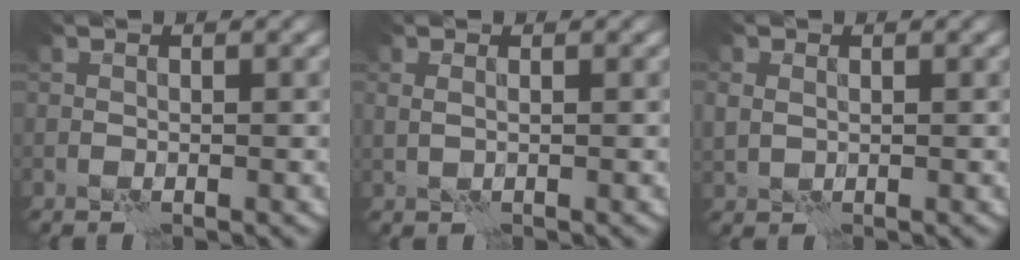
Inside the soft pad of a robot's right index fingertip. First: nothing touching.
{"total": 0.7, "force": [0.5, 0.3, 0.5], "torque": [-0.012, 0.000, 0.007]}
{"total": 1.5, "force": [0.4, 1.3, 0.6], "torque": [-0.017, 0.004, 0.014]}